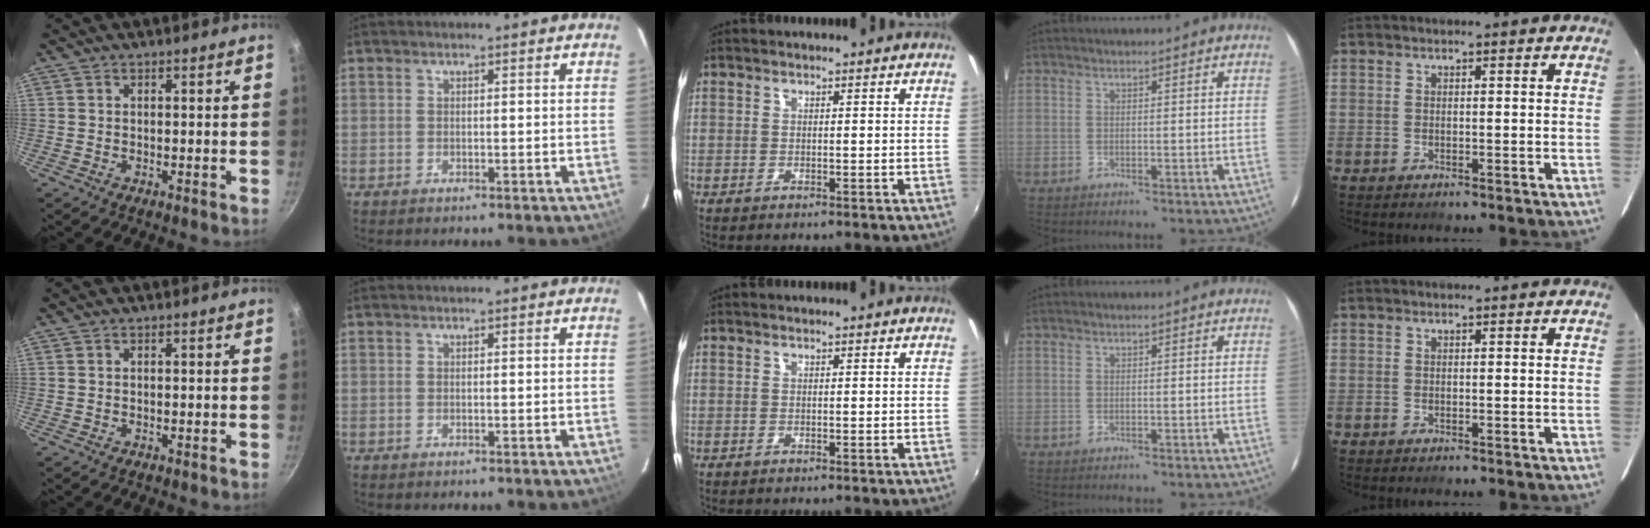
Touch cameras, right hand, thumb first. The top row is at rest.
{}